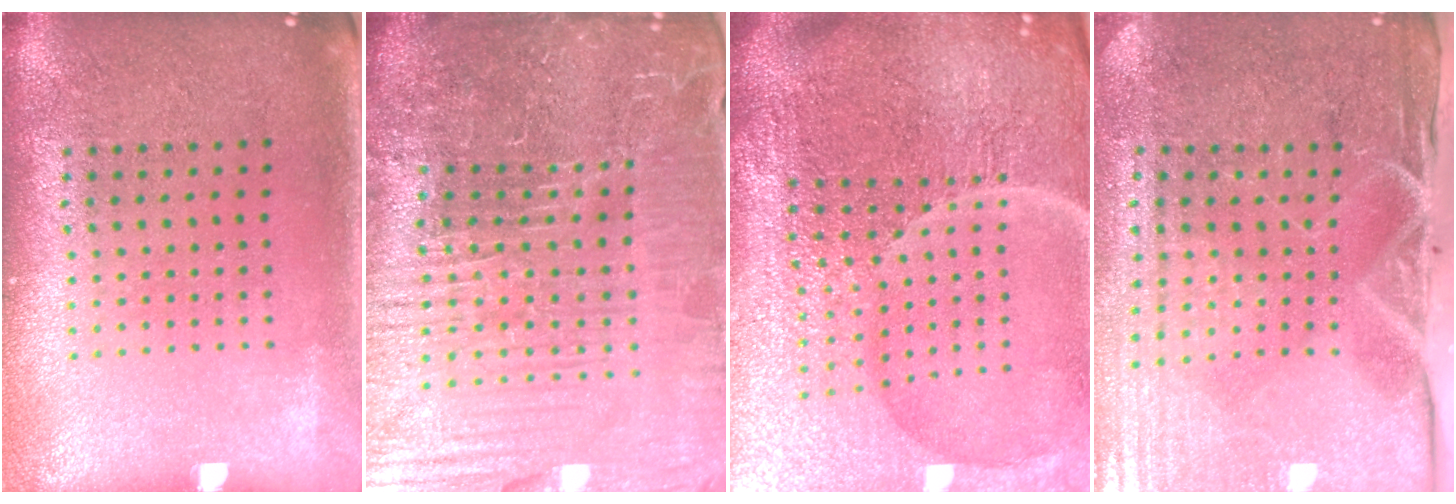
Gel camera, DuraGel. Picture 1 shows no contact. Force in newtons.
{"total": 6.8, "press": 6.1, "slide": 3.0}
{"total": 7.2, "press": 6.3, "slide": 3.4}
{"total": 4.8, "press": 4.1, "slide": 2.6}